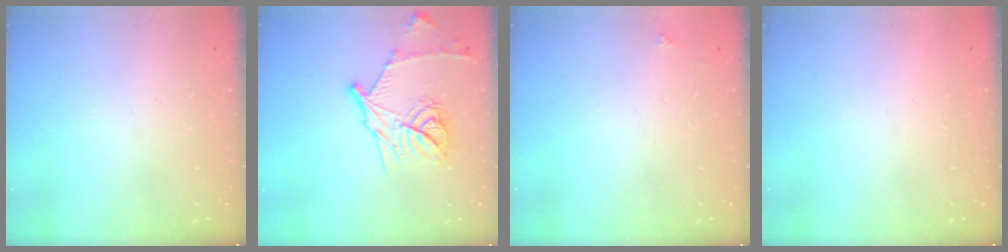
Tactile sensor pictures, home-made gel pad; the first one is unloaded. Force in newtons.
{"total": 16.4, "press": 16.3, "slide": 1.0}
{"total": 2.0, "press": 2.0, "slide": 0.3}
{"total": 1.6, "press": 1.6, "slide": 0.1}